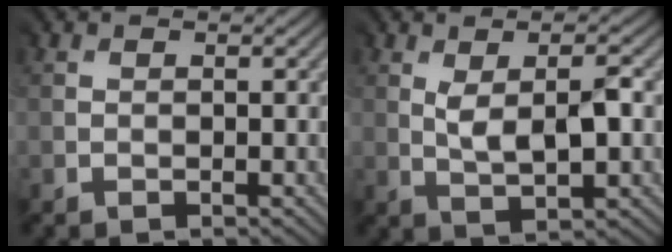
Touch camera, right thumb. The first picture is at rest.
{"total": 3.1, "force": [0.8, 0.7, 2.9], "torque": [-0.057, -0.005, 0.020]}